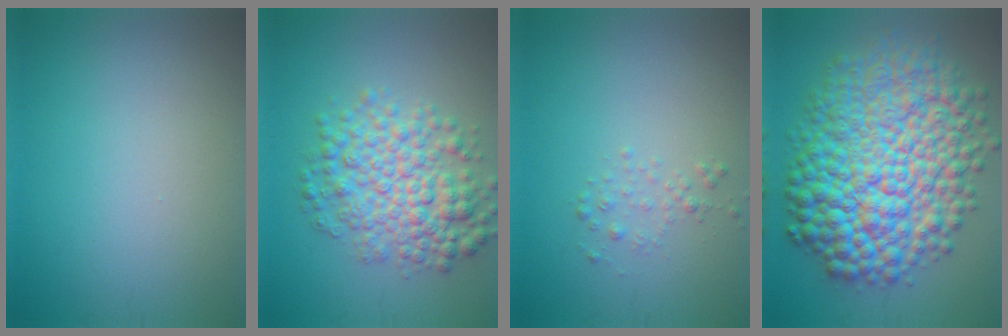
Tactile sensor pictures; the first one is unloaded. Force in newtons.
{"total": 6.5, "press": 6.5, "slide": 0.1}
{"total": 1.1, "press": 1.1, "slide": 0.1}
{"total": 14.3, "press": 14.3, "slide": 0.1}